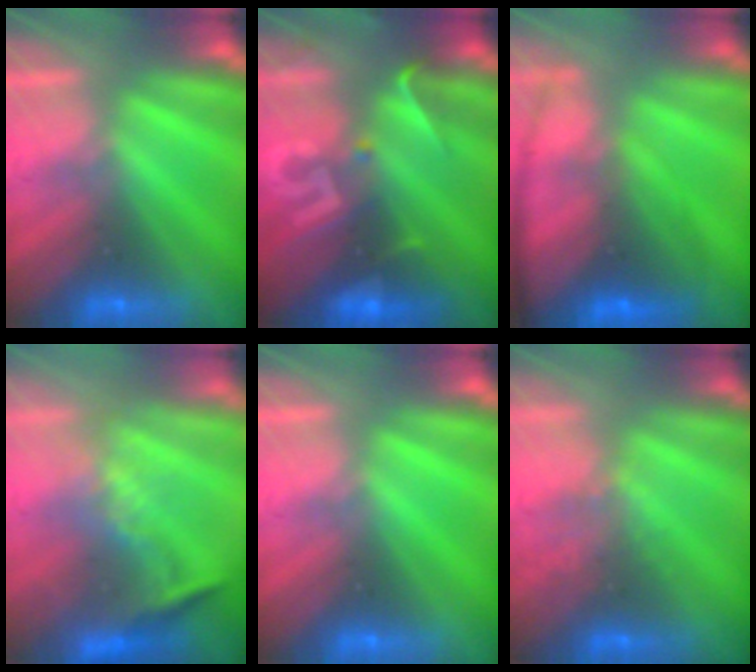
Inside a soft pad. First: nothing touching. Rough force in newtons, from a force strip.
{"total": 2.9}
{"total": 5.7}
{"total": 1.1}
{"total": 0.0}
{"total": 2.5}